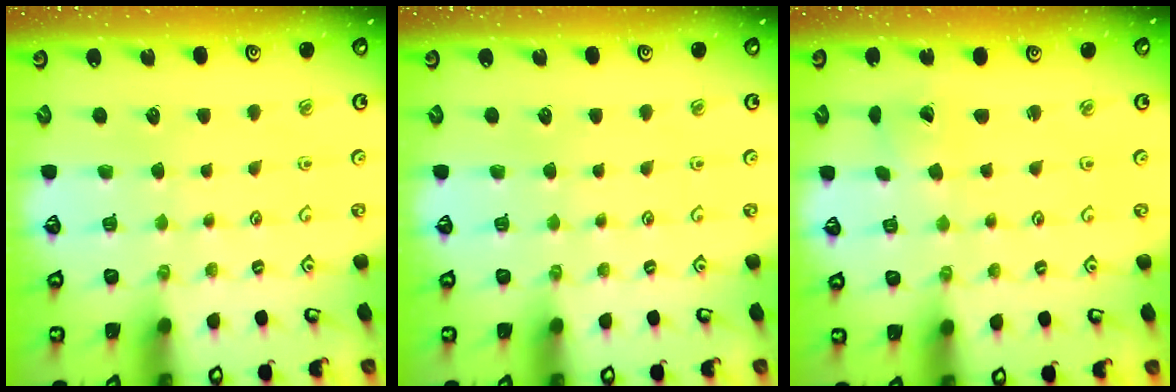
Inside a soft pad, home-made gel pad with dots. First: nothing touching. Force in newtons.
{"total": 0.0}
{"total": 1.6, "press": 1.5, "slide": 0.4}